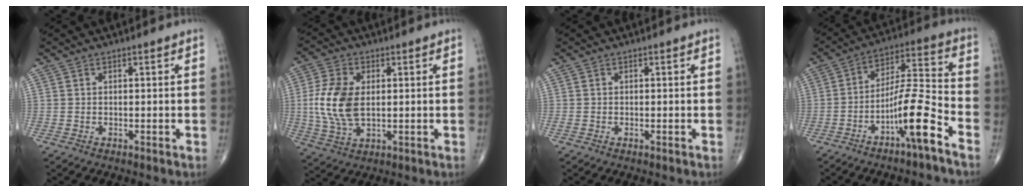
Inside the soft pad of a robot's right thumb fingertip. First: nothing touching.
{"total": 11.1, "force": [0.7, 6.3, 9.1], "torque": [-0.197, -0.002, 0.018]}
{"total": 0.0}
{"total": 12.0, "force": [-6.8, 1.1, 9.9], "torque": [-0.185, 0.056, -0.123]}